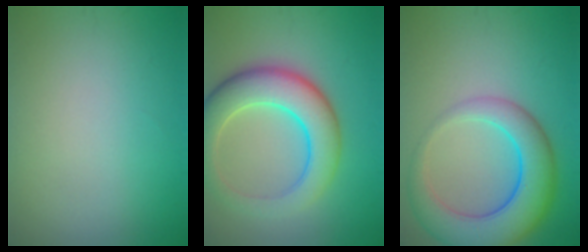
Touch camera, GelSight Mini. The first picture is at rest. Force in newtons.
{"total": 7.7, "press": 7.7, "slide": 0.2}
{"total": 8.2, "press": 8.2, "slide": 0.3}